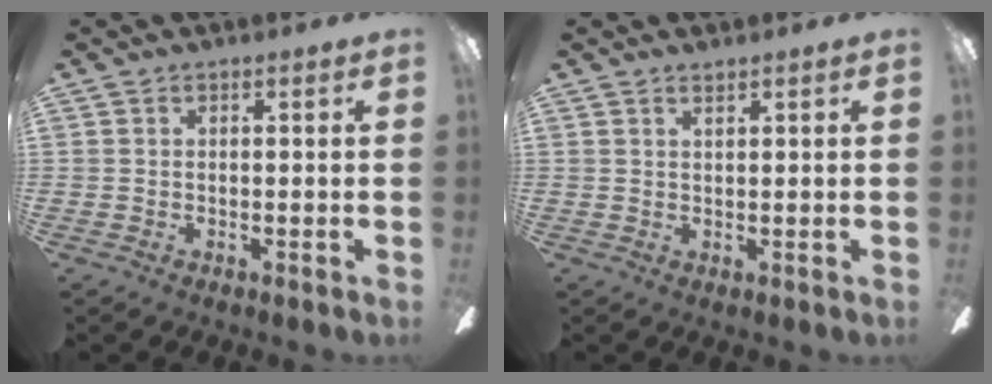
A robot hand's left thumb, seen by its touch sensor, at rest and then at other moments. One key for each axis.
{"total": 1.1, "fx": 1.0, "fy": 0.1, "fz": 0.3, "tx": -0.009, "ty": -0.001, "tz": 0.019}